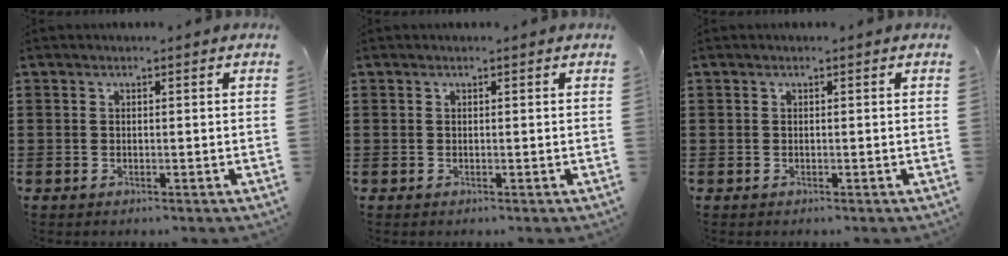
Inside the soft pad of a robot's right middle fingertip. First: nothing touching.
{"total": 0.0}
{"total": 0.0}